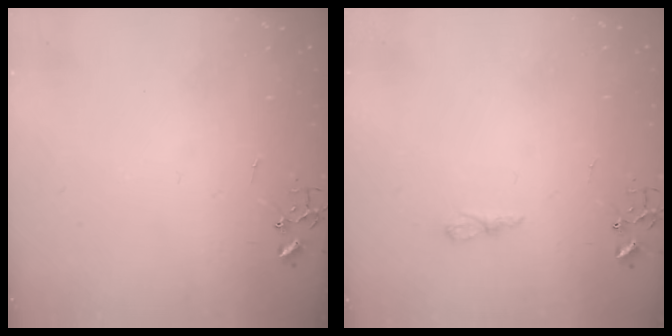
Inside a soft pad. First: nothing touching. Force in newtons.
{"total": 5.7, "press": 5.7, "slide": 0.3}